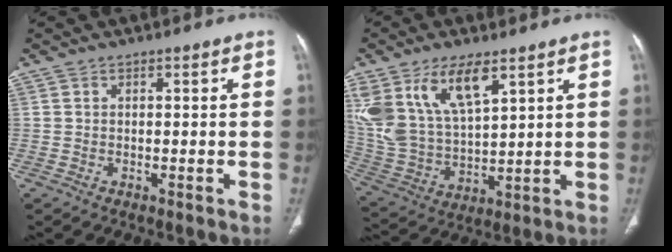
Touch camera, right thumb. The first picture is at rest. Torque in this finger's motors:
{"motor_torque": [0.98, 2.27, 1.62, 1.16, 0.19]}